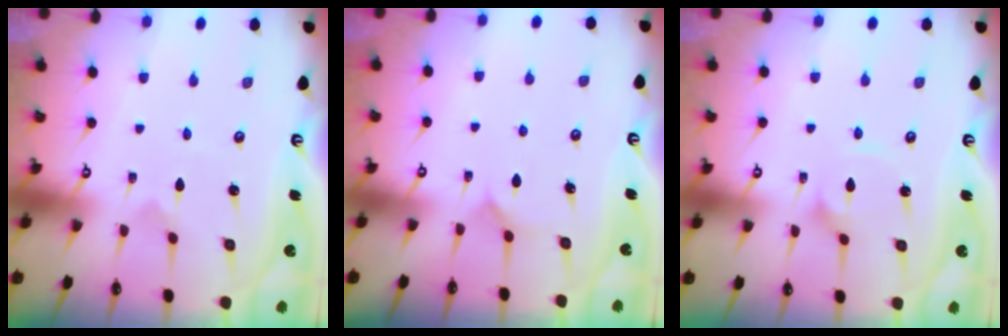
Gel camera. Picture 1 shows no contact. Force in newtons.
{"total": 3.9, "press": 3.9, "slide": 0.4}
{"total": 2.0, "press": 2.0, "slide": 0.3}